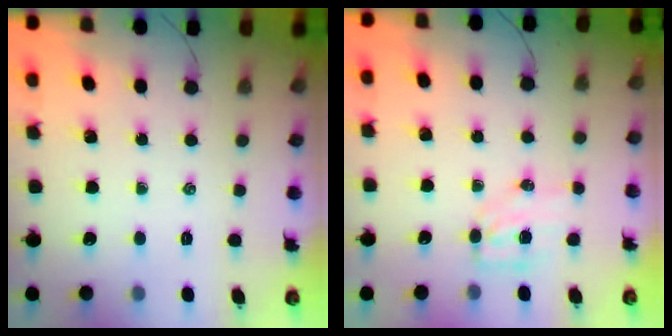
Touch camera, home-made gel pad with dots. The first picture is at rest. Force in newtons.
{"total": 4.7, "press": 4.7, "slide": 0.6}